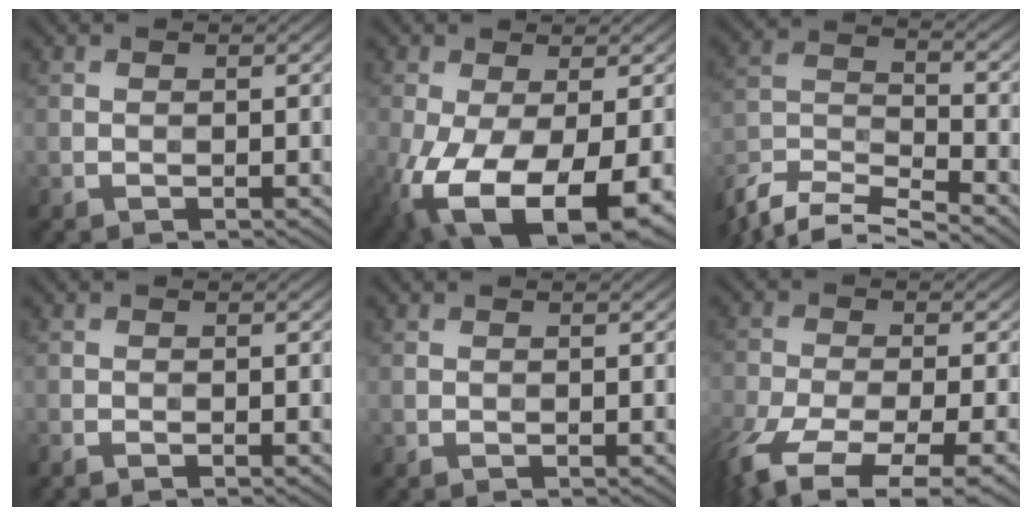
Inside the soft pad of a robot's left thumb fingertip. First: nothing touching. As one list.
[{"total": 14.6, "force": [-5.7, 7.3, 11.2], "torque": [-0.251, -0.075, -0.071]}, {"total": 10.4, "force": [-8.8, 2.6, 4.8], "torque": [-0.102, -0.009, -0.179]}, {"total": 0.8, "force": [-0.7, 0.0, 0.4], "torque": [-0.006, -0.001, -0.015]}, {"total": 0.0}, {"total": 10.7, "force": [-6.6, 3.4, 7.6], "torque": [-0.170, -0.029, -0.116]}]